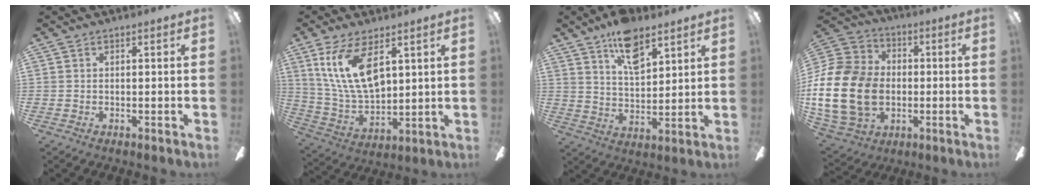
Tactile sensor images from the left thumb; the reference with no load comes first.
{"total": 15.6, "force": [7.5, 7.5, 11.5], "torque": [-0.251, -0.020, 0.133]}
{"total": 11.6, "force": [8.0, 5.2, 6.6], "torque": [-0.109, -0.032, 0.141]}
{"total": 23.0, "force": [-3.0, 17.2, 14.9], "torque": [-0.314, 0.027, -0.042]}